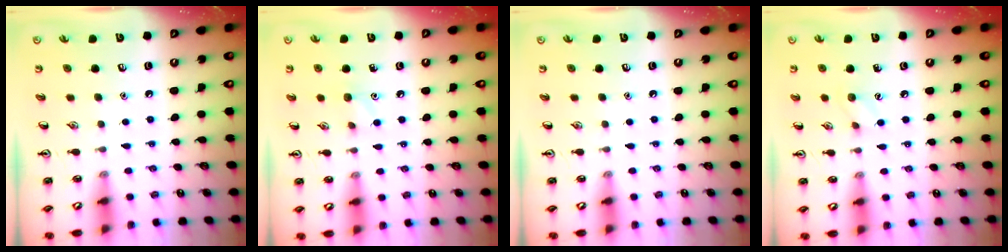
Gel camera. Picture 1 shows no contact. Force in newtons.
{"total": 5.4, "press": 5.2, "slide": 1.6}
{"total": 0.0}
{"total": 5.4, "press": 5.3, "slide": 1.3}